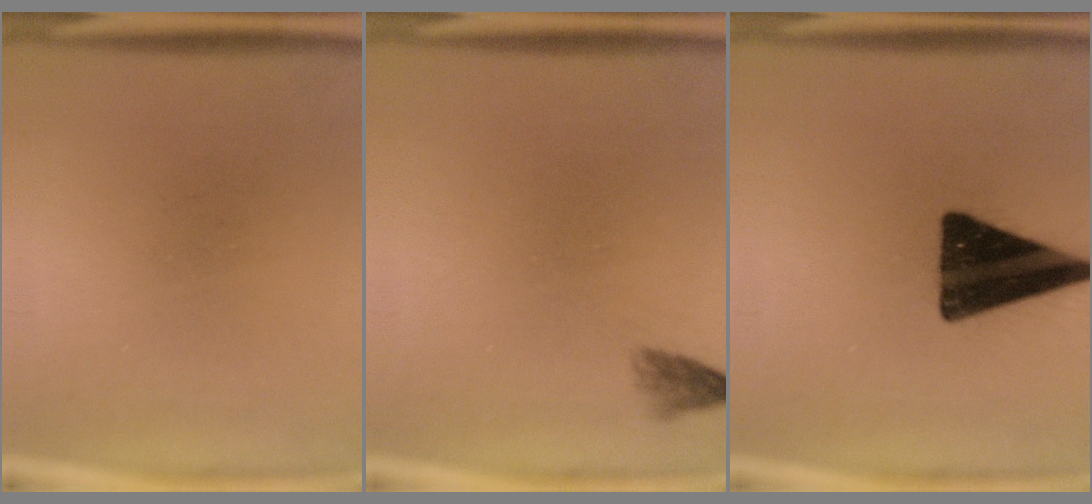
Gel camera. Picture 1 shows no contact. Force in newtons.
{"total": 1.5}
{"total": 17.8}